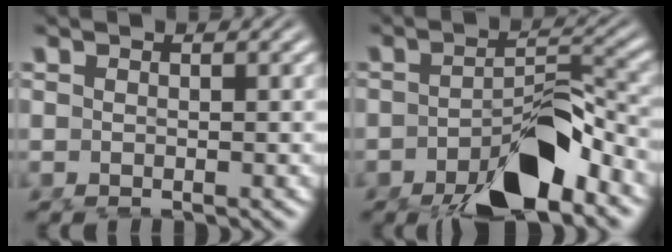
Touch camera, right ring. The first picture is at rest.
{"total": 7.7, "force": [-4.8, 2.8, 5.3], "torque": [-0.076, -0.020, -0.067]}